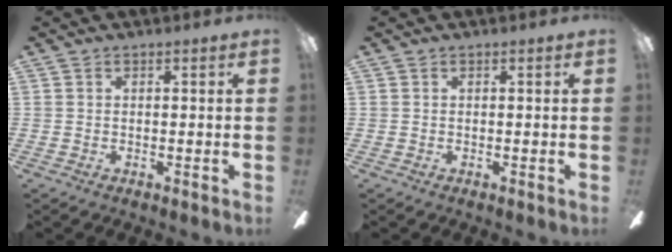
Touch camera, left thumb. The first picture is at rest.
{"total": 0.0}